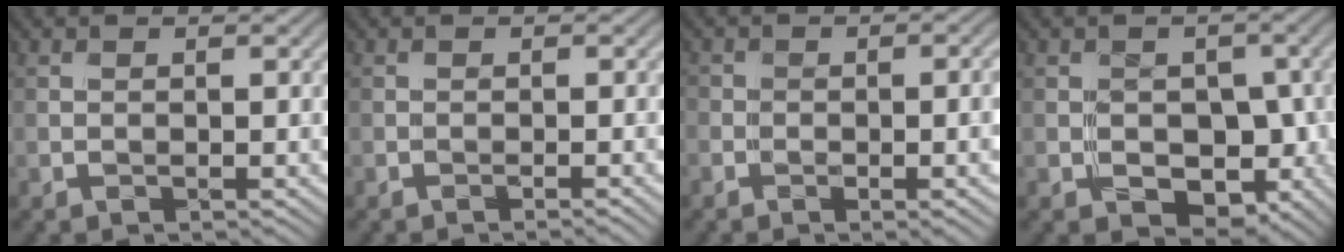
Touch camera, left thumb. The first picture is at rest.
{"total": 0.7, "force": [-0.4, -0.6, 0.1], "torque": [-0.003, -0.001, -0.007]}
{"total": 5.5, "force": [-2.1, 2.7, 4.4], "torque": [-0.048, -0.016, -0.020]}
{"total": 6.0, "force": [-1.5, 4.7, 3.4], "torque": [-0.043, -0.016, -0.015]}